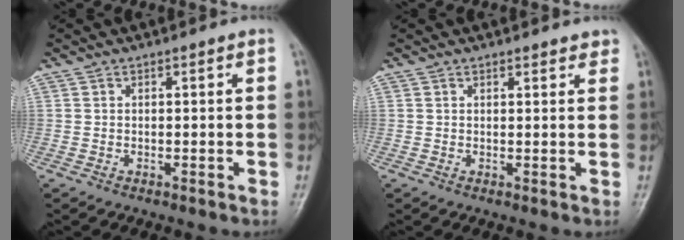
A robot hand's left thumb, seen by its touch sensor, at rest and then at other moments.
{"total": 2.1, "force": [1.8, 0.8, 0.8], "torque": [0.006, -0.004, 0.017]}